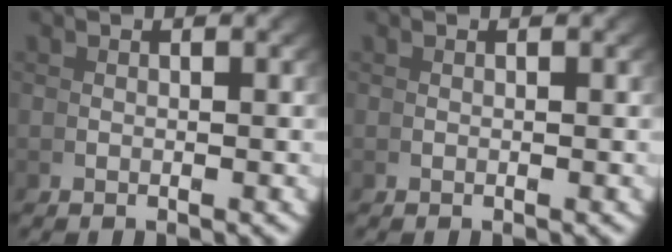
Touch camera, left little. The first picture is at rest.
{"total": 0.0}